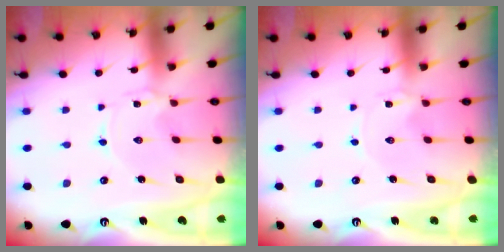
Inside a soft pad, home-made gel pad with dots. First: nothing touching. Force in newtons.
{"total": 0.0}